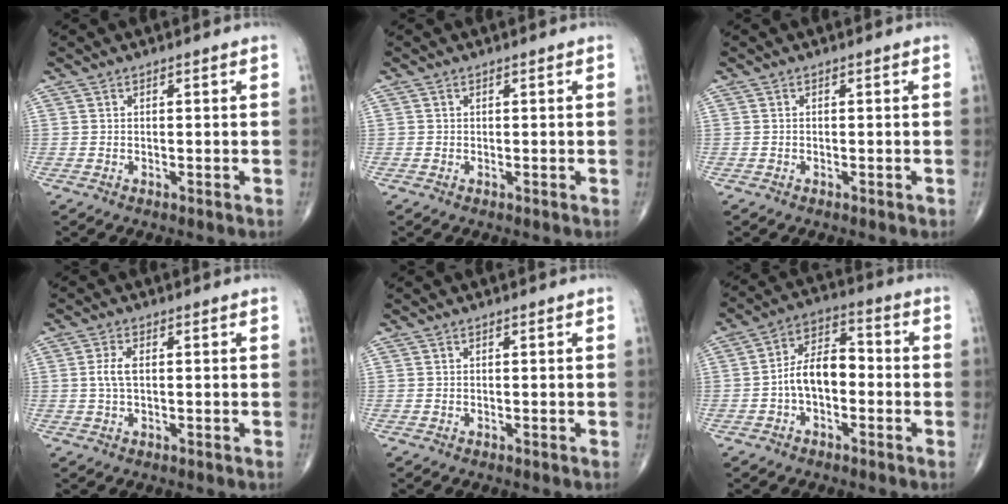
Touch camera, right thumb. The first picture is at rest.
{"total": 0.0}
{"total": 0.0}
{"total": 3.2, "force": [0.2, 1.5, 2.8], "torque": [-0.067, 0.005, 0.003]}
{"total": 0.0}
{"total": 9.2, "force": [-1.7, 5.4, 7.2], "torque": [-0.114, 0.040, -0.041]}